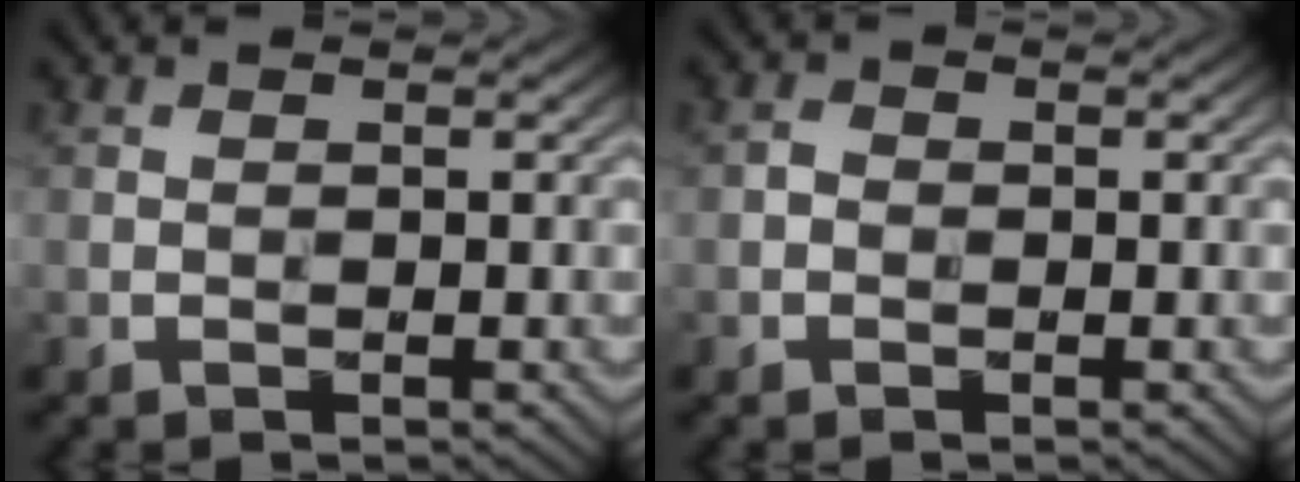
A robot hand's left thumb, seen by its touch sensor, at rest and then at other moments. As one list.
[{"total": 0.9, "force": [-0.3, 0.8, 0.4], "torque": [-0.008, -0.001, -0.010]}]